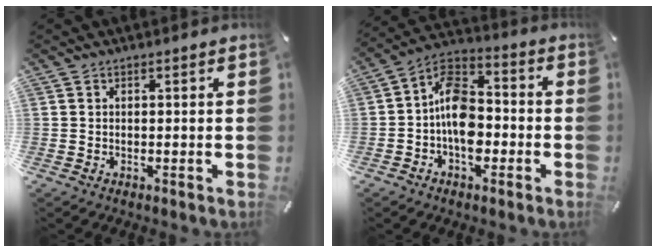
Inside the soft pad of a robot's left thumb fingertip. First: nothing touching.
{"total": 10.7, "force": [-2.8, 7.4, 7.2], "torque": [-0.147, 0.014, -0.052]}